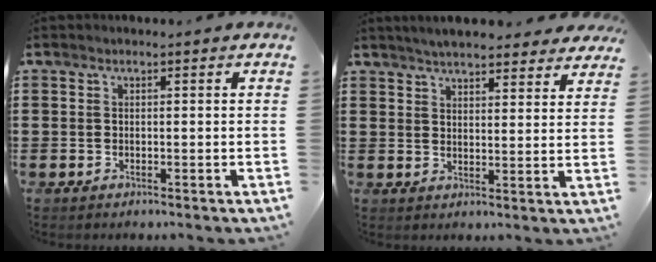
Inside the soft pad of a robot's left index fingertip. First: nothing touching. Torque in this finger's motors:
{"motor_torque": [2.14, 0.00, 0.53, 0.10]}